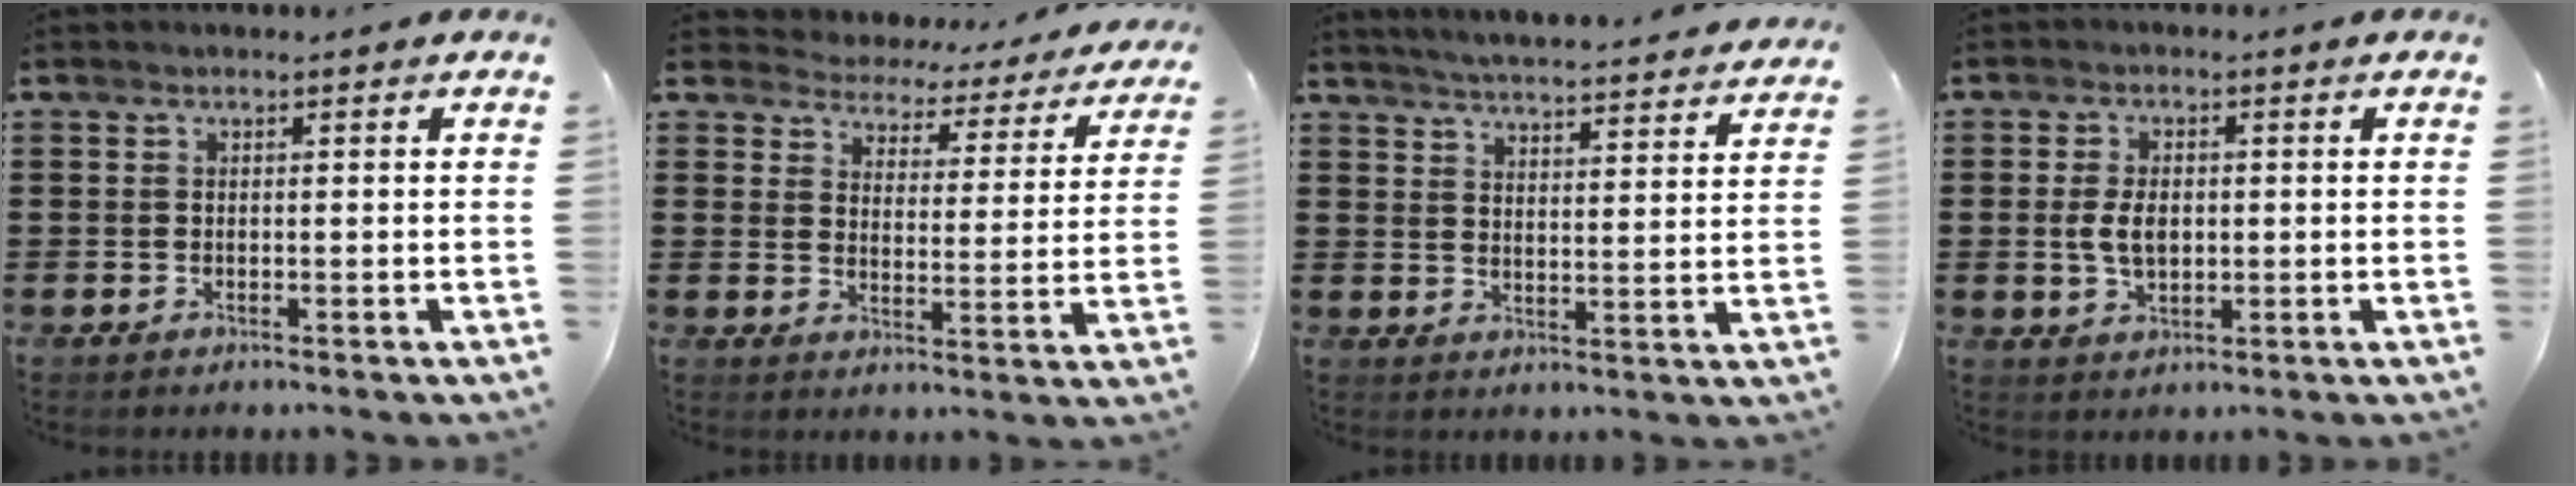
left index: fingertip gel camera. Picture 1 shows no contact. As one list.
[{"total": 3.5, "force": [3.5, 0.5, -0.3], "torque": [-0.019, -0.031, 0.053]}, {"total": 4.6, "force": [4.5, -0.8, 0.4], "torque": [-0.028, -0.036, 0.075]}, {"total": 4.5, "force": [0.1, 2.8, 3.6], "torque": [-0.072, 0.003, -0.004]}]